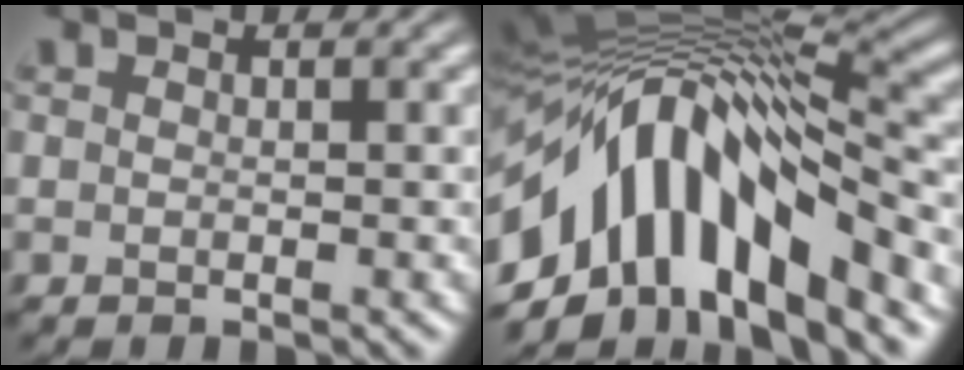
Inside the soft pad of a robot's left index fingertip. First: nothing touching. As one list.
[{"total": 13.0, "force": [-4.1, 6.1, 10.7], "torque": [-0.176, 0.016, -0.067]}]